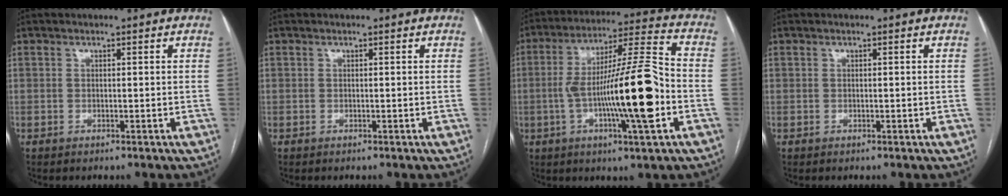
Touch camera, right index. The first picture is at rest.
{"total": 0.0}
{"total": 17.9, "force": [-3.9, 1.1, 17.4], "torque": [-0.298, 0.003, -0.066]}
{"total": 0.0}